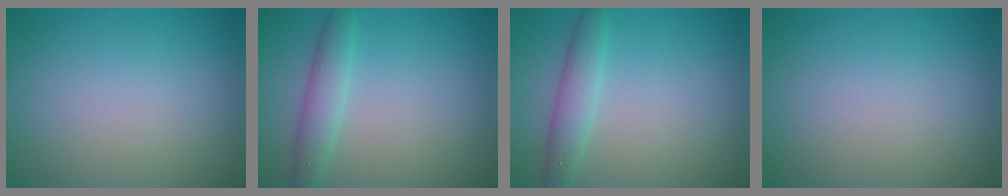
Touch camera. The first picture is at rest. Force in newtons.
{"total": 2.6, "press": 2.6, "slide": 0.1}
{"total": 2.6, "press": 2.6, "slide": 0.1}
{"total": 0.0}